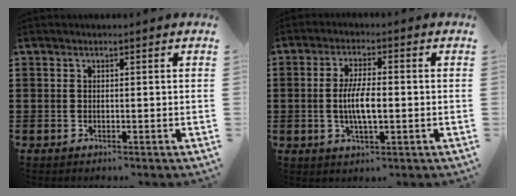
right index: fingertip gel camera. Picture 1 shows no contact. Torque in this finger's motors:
{"motor_torque": [1.37, 0.77, 0.31, 0.17]}